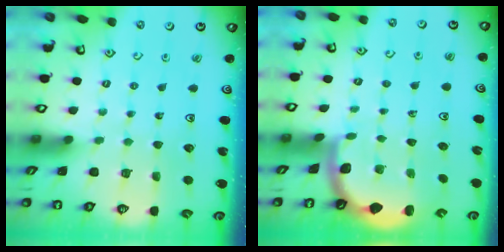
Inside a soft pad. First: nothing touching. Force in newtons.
{"total": 1.8, "press": 1.8, "slide": 0.1}